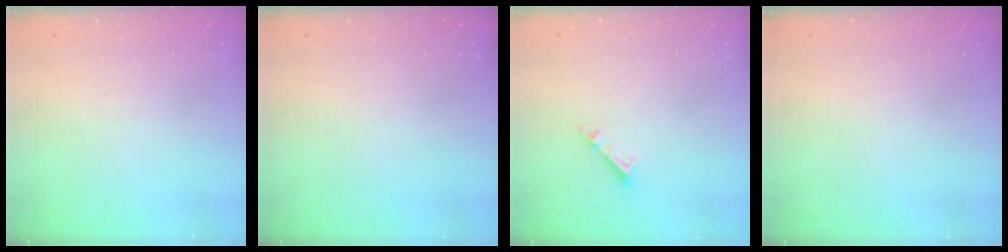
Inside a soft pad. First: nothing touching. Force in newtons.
{"total": 0.0}
{"total": 3.8, "press": 3.8, "slide": 0.2}
{"total": 0.0}